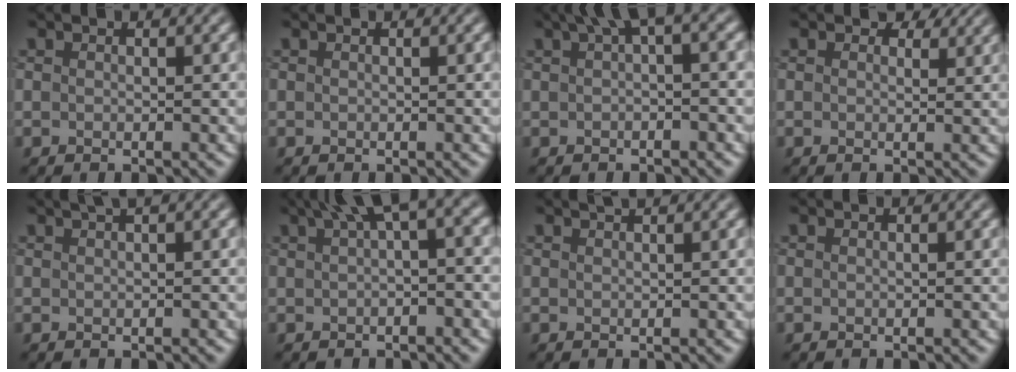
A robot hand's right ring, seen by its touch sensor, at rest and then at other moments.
{"total": 0.0}
{"total": 3.0, "force": [1.0, 0.6, 2.7], "torque": [-0.036, 0.009, 0.013]}
{"total": 2.0, "force": [1.4, 1.1, 1.0], "torque": [-0.014, -0.005, 0.015]}
{"total": 2.4, "force": [1.5, 0.7, 1.7], "torque": [-0.018, 0.003, 0.018]}
{"total": 4.7, "force": [1.8, 1.0, 4.2], "torque": [-0.053, 0.014, 0.026]}
{"total": 1.4, "force": [1.0, 0.4, 0.9], "torque": [-0.006, -0.001, 0.007]}
{"total": 0.0}